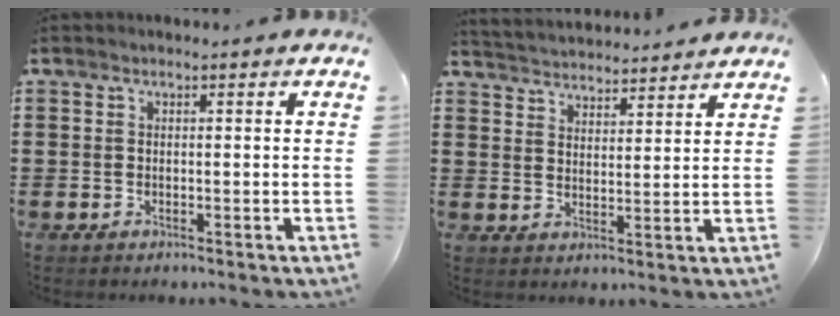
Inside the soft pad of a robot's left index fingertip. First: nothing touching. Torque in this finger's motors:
{"motor_torque": [1.26, -0.88, 0.16, 0.09]}